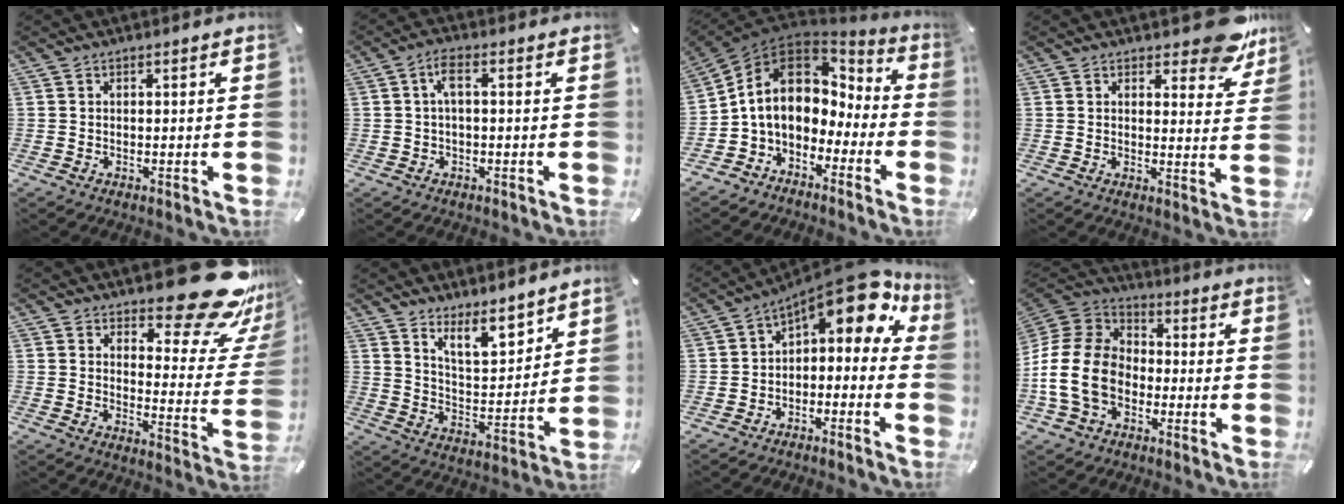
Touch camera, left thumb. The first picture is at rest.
{"total": 3.7, "force": [0.4, 1.4, 3.4], "torque": [-0.068, 0.010, 0.006]}
{"total": 11.8, "force": [0.2, 9.5, 7.1], "torque": [-0.155, 0.002, 0.000]}
{"total": 9.3, "force": [7.1, 4.1, 4.4], "torque": [-0.043, -0.049, 0.123]}
{"total": 20.1, "force": [14.9, 7.2, 11.4], "torque": [-0.125, -0.119, 0.249]}
{"total": 9.7, "force": [8.6, 3.3, 3.1], "torque": [-0.046, -0.066, 0.155]}
{"total": 11.1, "force": [6.0, 5.3, 7.8], "torque": [-0.114, -0.049, 0.103]}
{"total": 15.3, "force": [-4.6, 11.8, 8.7], "torque": [-0.205, 0.036, -0.087]}